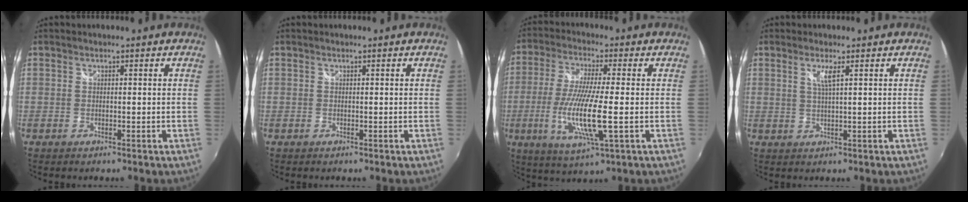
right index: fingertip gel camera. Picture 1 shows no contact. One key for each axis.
{"total": 0.0}
{"total": 13.4, "fx": -2.9, "fy": 1.7, "fz": 13.0, "tx": -0.260, "ty": -0.022, "tz": -0.052}
{"total": 2.6, "fx": 1.1, "fy": -0.1, "fz": 2.3, "tx": -0.045, "ty": -0.003, "tz": 0.021}